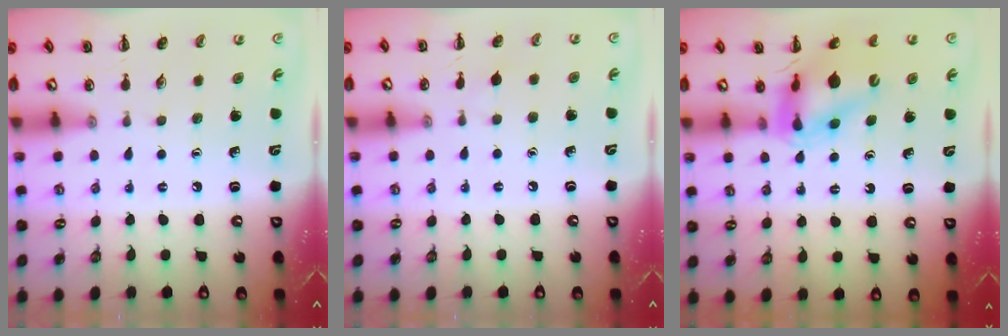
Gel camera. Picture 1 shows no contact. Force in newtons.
{"total": 2.8, "press": 2.6, "slide": 1.1}
{"total": 11.9, "press": 11.5, "slide": 3.3}